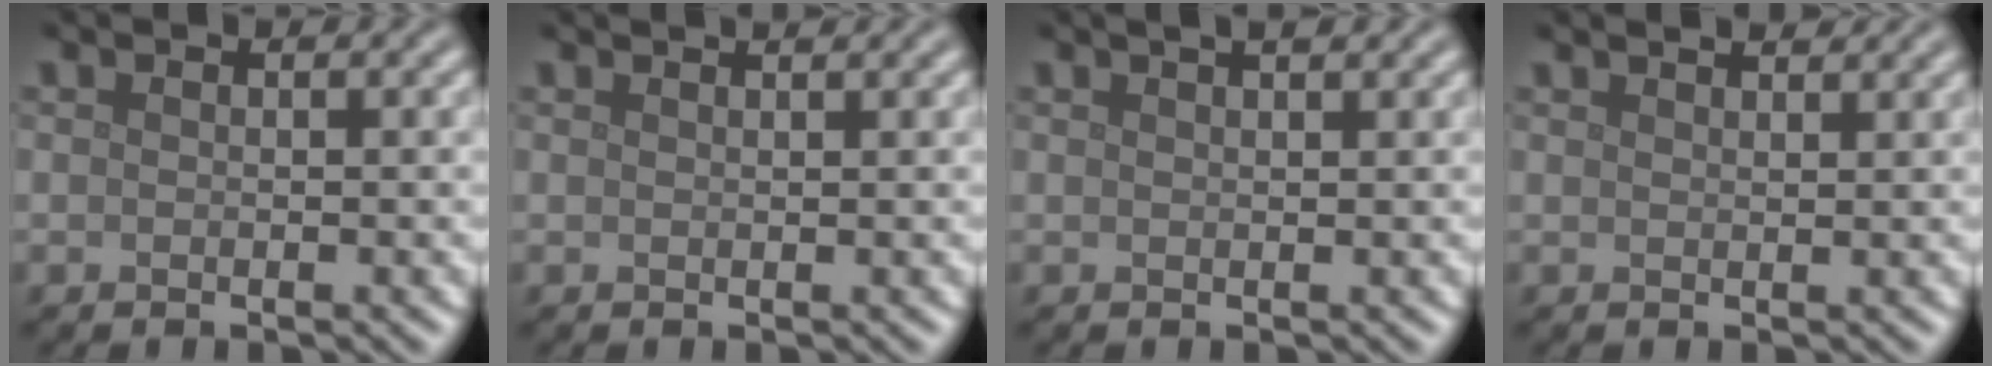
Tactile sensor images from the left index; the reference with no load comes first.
{"total": 2.3, "force": [1.9, 0.9, 1.1], "torque": [0.003, 0.006, -0.005]}
{"total": 3.7, "force": [2.4, 1.6, 2.4], "torque": [-0.003, 0.019, 0.002]}
{"total": 3.5, "force": [2.9, 1.2, 1.7], "torque": [-0.004, 0.022, 0.008]}